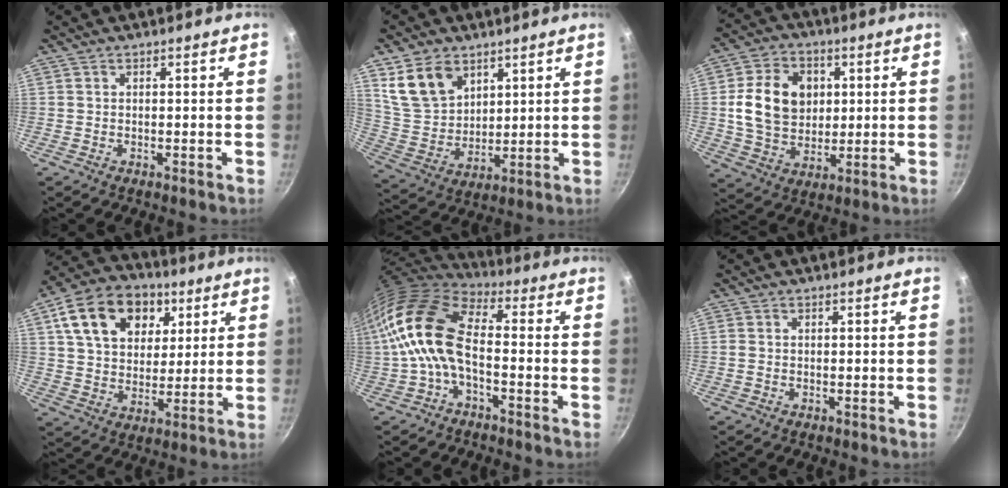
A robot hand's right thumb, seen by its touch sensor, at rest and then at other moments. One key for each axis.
{"total": 11.6, "fx": 6.0, "fy": 7.9, "fz": 5.9, "tx": -0.086, "ty": -0.027, "tz": 0.131}
{"total": 14.4, "fx": 2.3, "fy": 11.2, "fz": 8.8, "tx": -0.138, "ty": 0.002, "tz": 0.040}
{"total": 18.5, "fx": 7.5, "fy": 13.1, "fz": 10.7, "tx": -0.163, "ty": -0.003, "tz": 0.119}
{"total": 13.2, "fx": -1.8, "fy": 7.1, "fz": 10.9, "tx": -0.201, "ty": 0.026, "tz": -0.045}
{"total": 0.6, "fx": 0.0, "fy": 0.5, "fz": 0.4, "tx": -0.008, "ty": 0.002, "tz": -0.001}